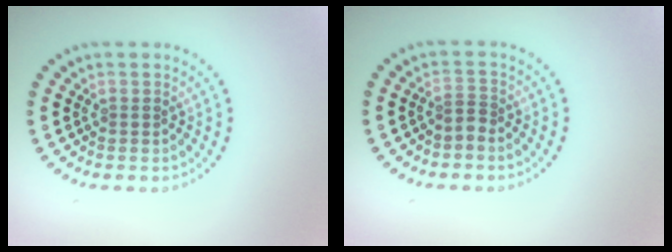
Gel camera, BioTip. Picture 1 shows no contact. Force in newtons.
{"total": 1.2, "press": 0.8, "slide": 0.9}